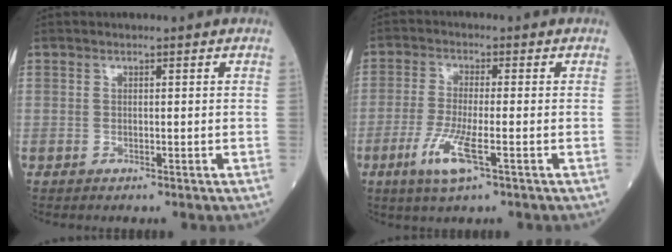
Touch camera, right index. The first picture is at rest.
{"total": 6.6, "force": [-2.9, 0.6, 5.9], "torque": [-0.127, -0.014, -0.054]}